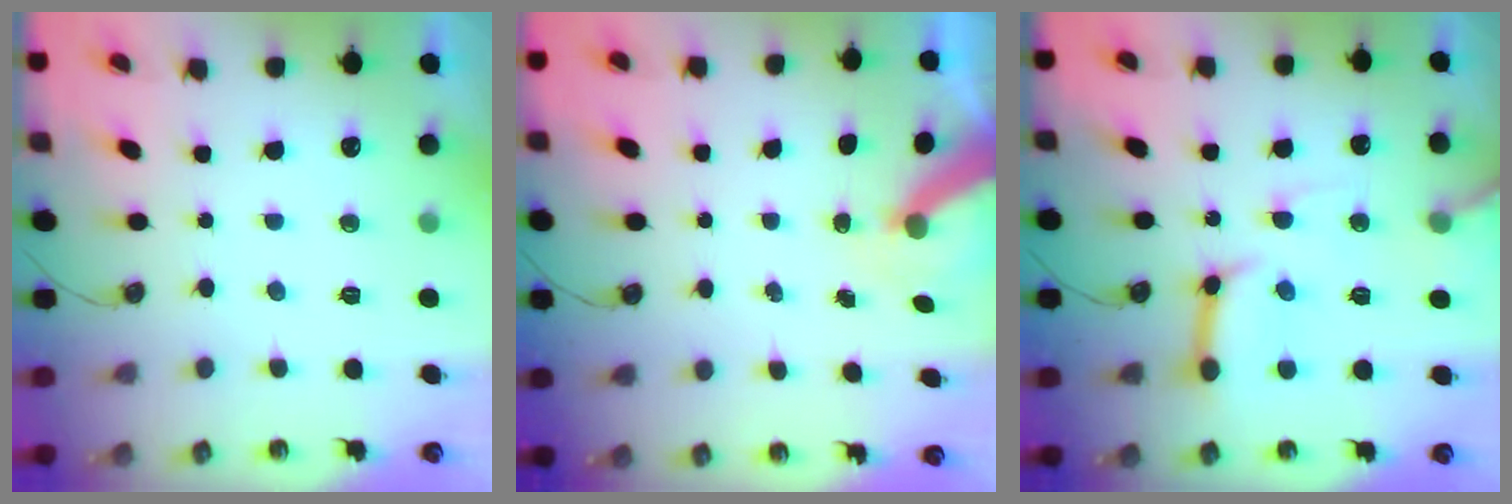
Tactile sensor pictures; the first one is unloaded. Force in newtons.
{"total": 6.6, "press": 6.6, "slide": 0.7}
{"total": 13.9, "press": 13.8, "slide": 1.7}